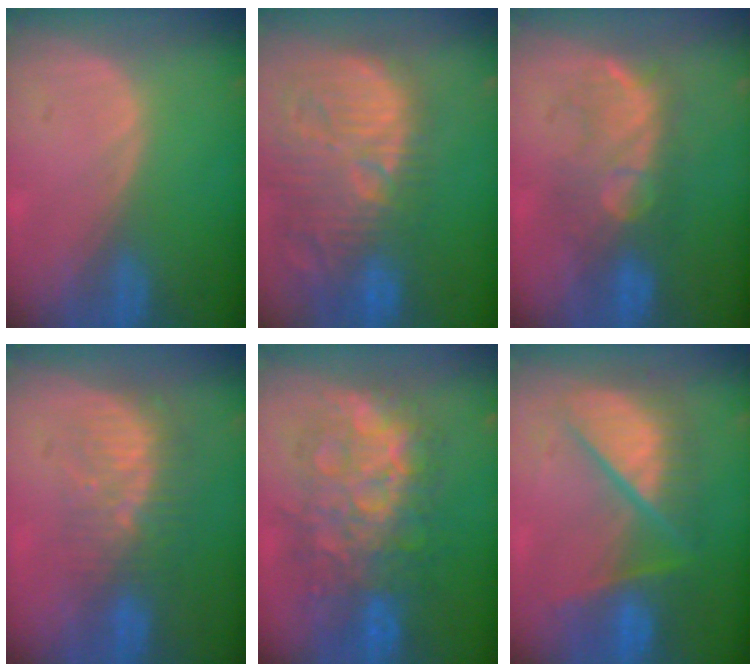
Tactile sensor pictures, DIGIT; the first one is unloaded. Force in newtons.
{"total": 15.1, "press": 13.2, "slide": 7.4}
{"total": 8.0, "press": 7.9, "slide": 0.7}
{"total": 8.5, "press": 7.4, "slide": 4.1}
{"total": 11.8, "press": 11.8, "slide": 1.2}
{"total": 9.9, "press": 9.9, "slide": 1.0}